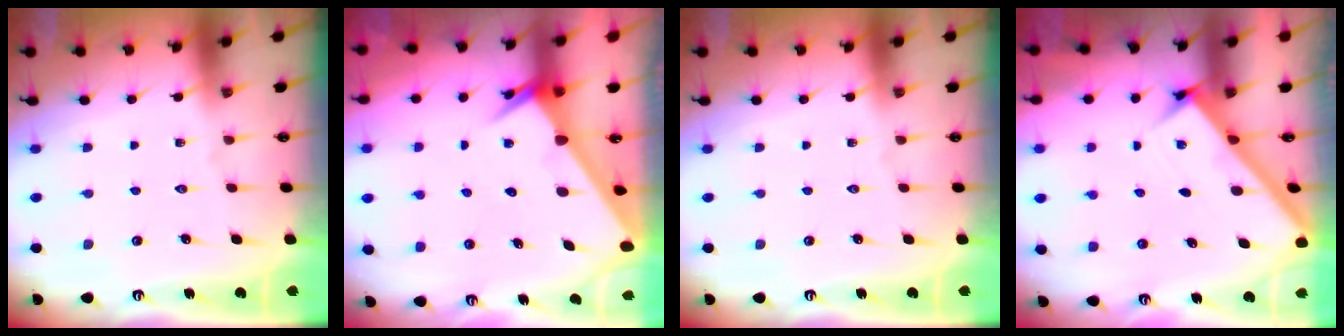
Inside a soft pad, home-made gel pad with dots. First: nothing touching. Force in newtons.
{"total": 3.5, "press": 3.5, "slide": 0.1}
{"total": 0.0}
{"total": 2.8, "press": 2.8, "slide": 0.4}